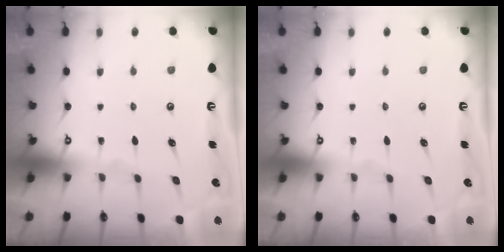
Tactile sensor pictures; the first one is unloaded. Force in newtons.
{"total": 0.0}